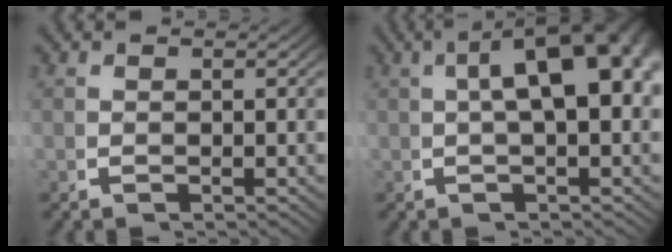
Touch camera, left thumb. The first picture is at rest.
{"total": 11.4, "force": [2.7, 6.0, 9.3], "torque": [-0.102, 0.034, 0.015]}